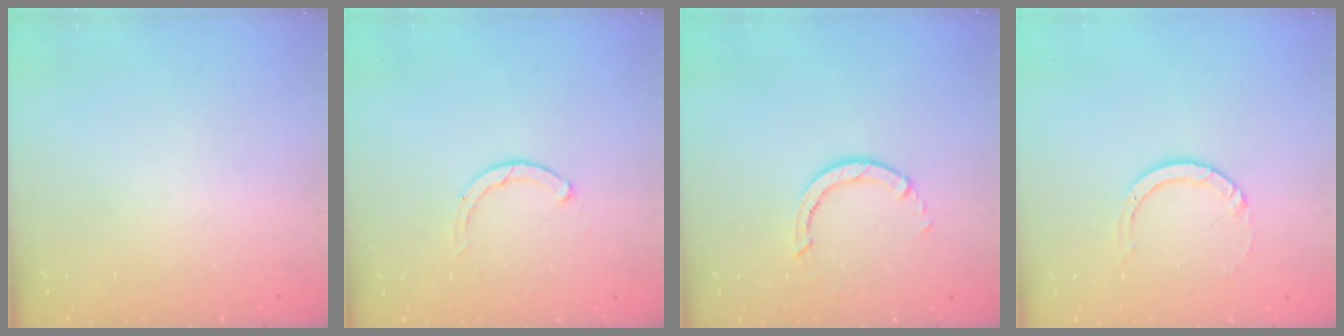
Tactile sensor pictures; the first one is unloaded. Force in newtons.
{"total": 1.9, "press": 1.8, "slide": 0.3}
{"total": 2.6, "press": 2.6, "slide": 0.3}
{"total": 5.1, "press": 5.1, "slide": 0.3}